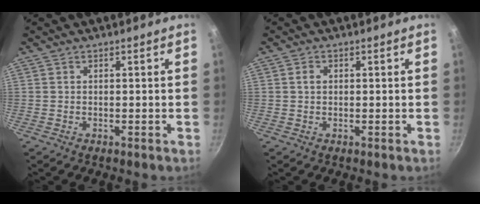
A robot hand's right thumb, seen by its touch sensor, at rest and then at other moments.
{"total": 1.6, "force": [0.4, 1.3, 1.0], "torque": [-0.014, 0.006, 0.005]}